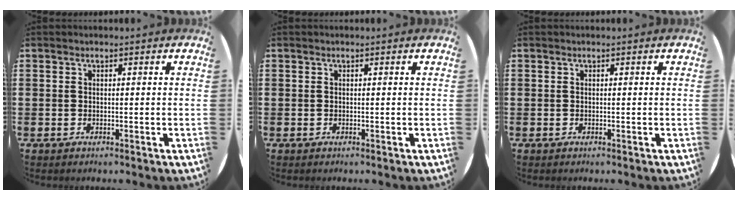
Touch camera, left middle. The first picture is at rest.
{"total": 0.0}
{"total": 0.0}